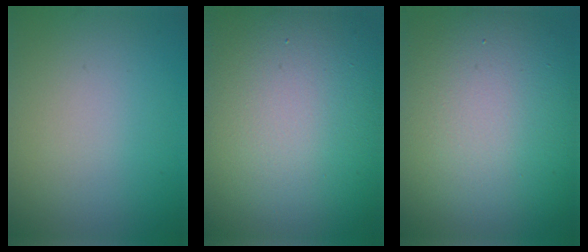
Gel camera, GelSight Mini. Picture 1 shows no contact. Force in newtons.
{"total": 19.3, "press": 19.3, "slide": 0.3}
{"total": 16.5, "press": 16.5, "slide": 0.9}